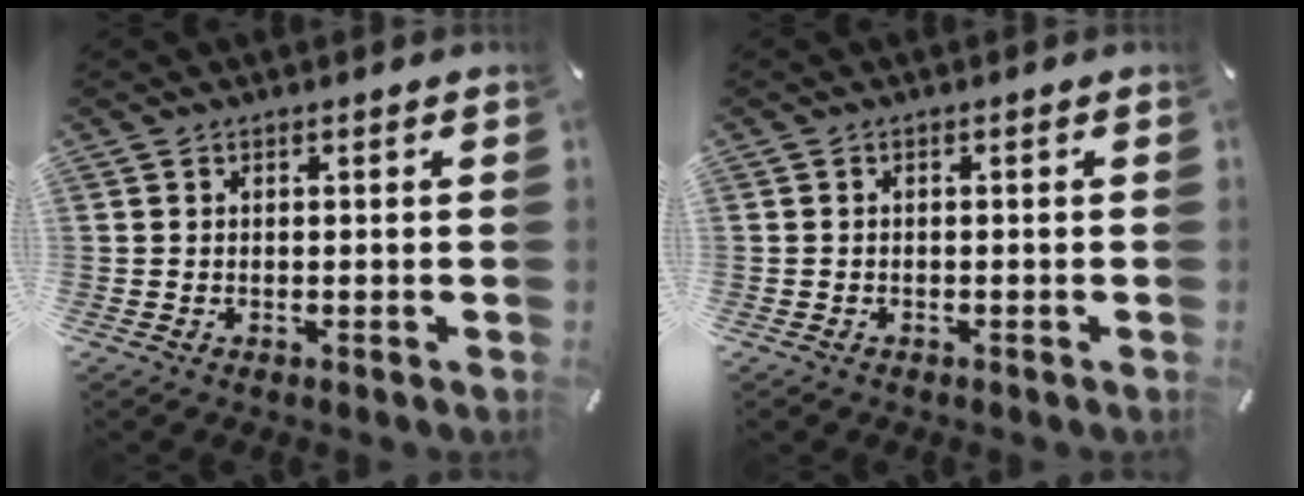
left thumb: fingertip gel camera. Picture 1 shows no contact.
{"total": 0.7, "force": [-0.5, 0.4, 0.2], "torque": [-0.003, 0.002, -0.013]}